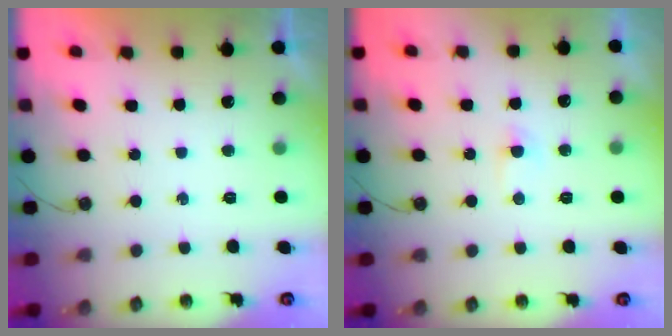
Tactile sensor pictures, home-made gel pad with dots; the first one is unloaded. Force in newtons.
{"total": 2.5, "press": 2.5, "slide": 0.4}